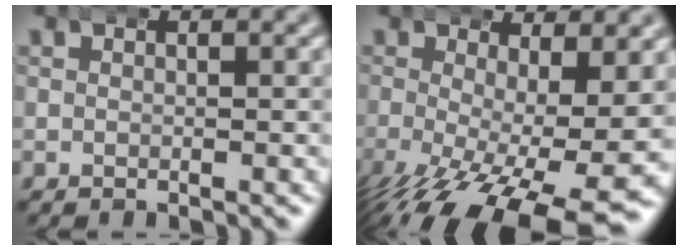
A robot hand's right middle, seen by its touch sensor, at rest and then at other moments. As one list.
[{"total": 10.2, "force": [-4.3, 4.2, 8.2], "torque": [-0.140, -0.042, -0.046]}]